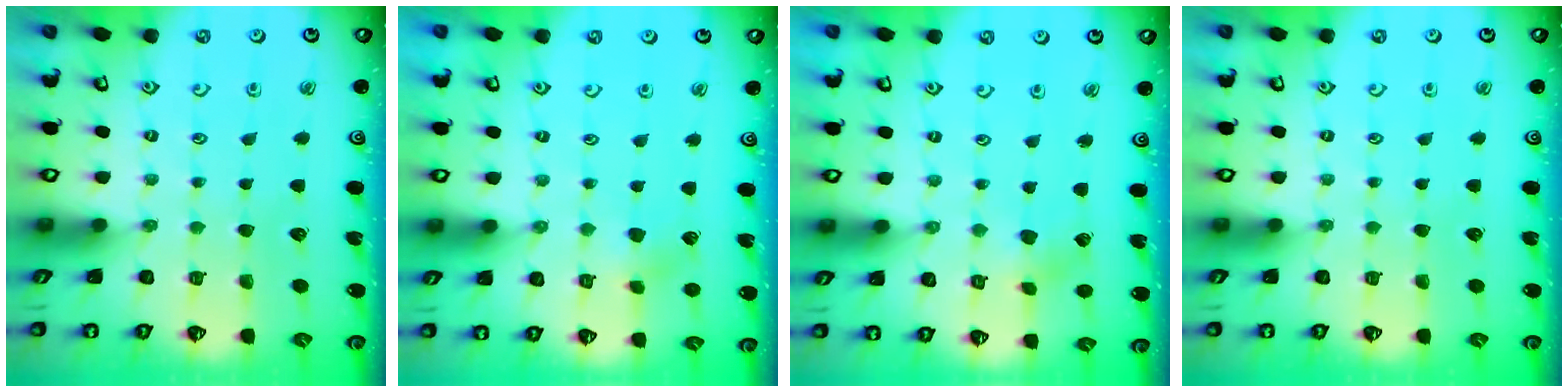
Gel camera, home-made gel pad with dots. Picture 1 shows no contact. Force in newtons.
{"total": 2.9, "press": 2.8, "slide": 0.2}
{"total": 2.5, "press": 2.4, "slide": 0.7}
{"total": 0.0}